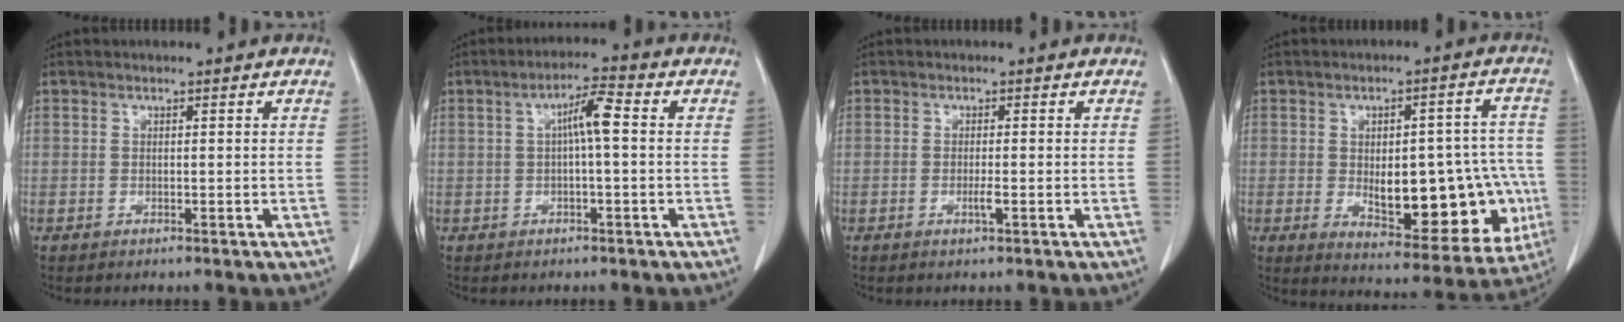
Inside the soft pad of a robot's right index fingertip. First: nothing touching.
{"total": 4.8, "force": [0.4, 0.4, 4.7], "torque": [-0.082, 0.012, 0.006]}
{"total": 1.3, "force": [-0.3, 0.0, 1.3], "torque": [-0.023, -0.002, -0.002]}
{"total": 17.7, "force": [-3.2, 7.8, 15.6], "torque": [-0.166, 0.024, -0.010]}